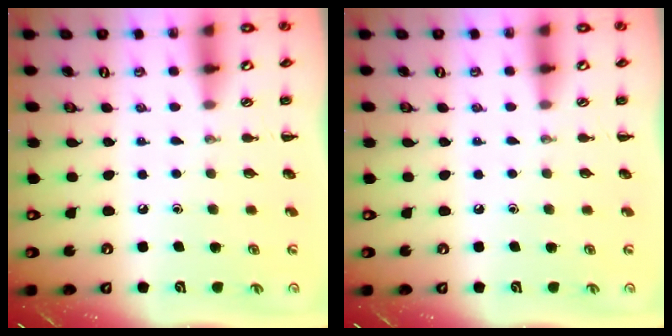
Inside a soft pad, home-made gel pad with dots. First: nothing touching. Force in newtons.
{"total": 0.0}